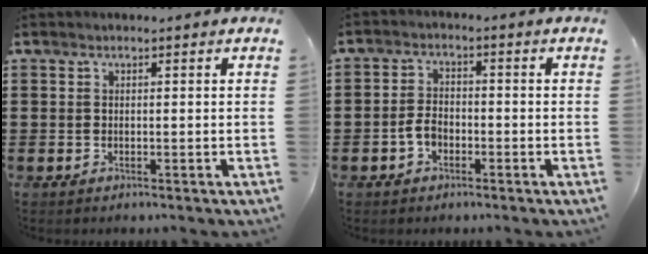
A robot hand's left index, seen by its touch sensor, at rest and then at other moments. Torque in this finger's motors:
{"motor_torque": [0.62, 0.46, 0.26, 0.02]}